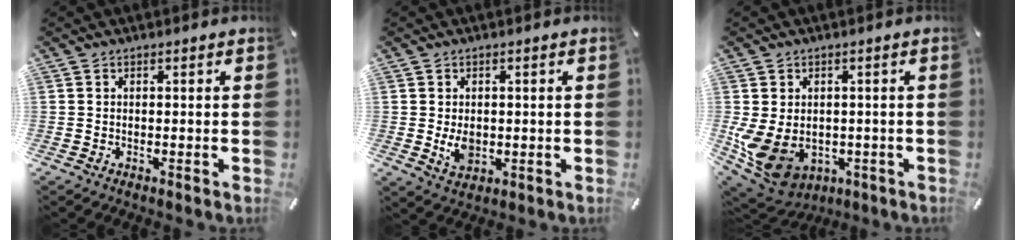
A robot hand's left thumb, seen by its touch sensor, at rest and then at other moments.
{"total": 4.5, "force": [-0.4, 3.4, 3.0], "torque": [-0.061, -0.002, -0.008]}
{"total": 8.1, "force": [-1.6, 6.9, 3.9], "torque": [-0.095, -0.014, -0.031]}